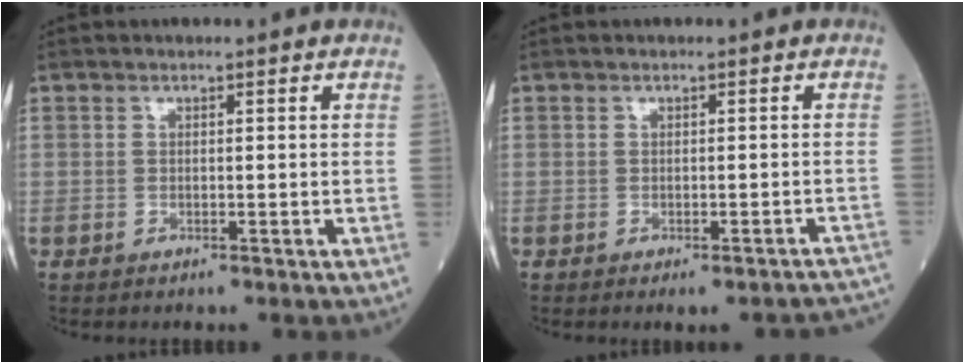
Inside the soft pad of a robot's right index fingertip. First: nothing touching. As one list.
[{"total": 7.2, "force": [-6.7, 1.3, 2.4], "torque": [-0.015, 0.005, -0.070]}]